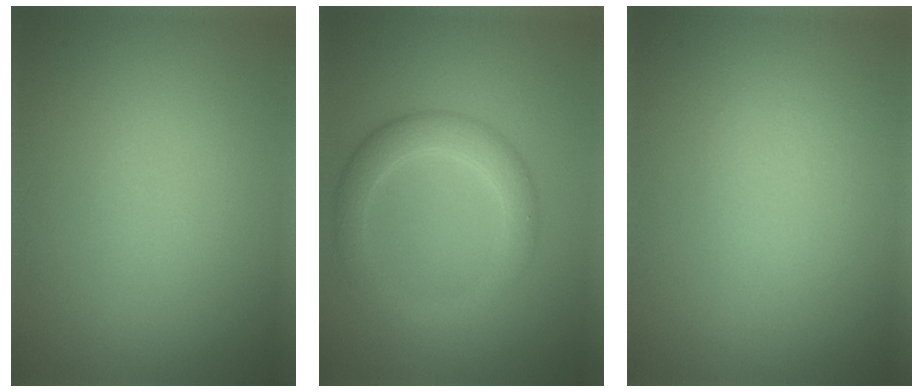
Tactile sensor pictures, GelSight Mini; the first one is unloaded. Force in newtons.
{"total": 3.6, "press": 3.6, "slide": 0.1}
{"total": 0.0}